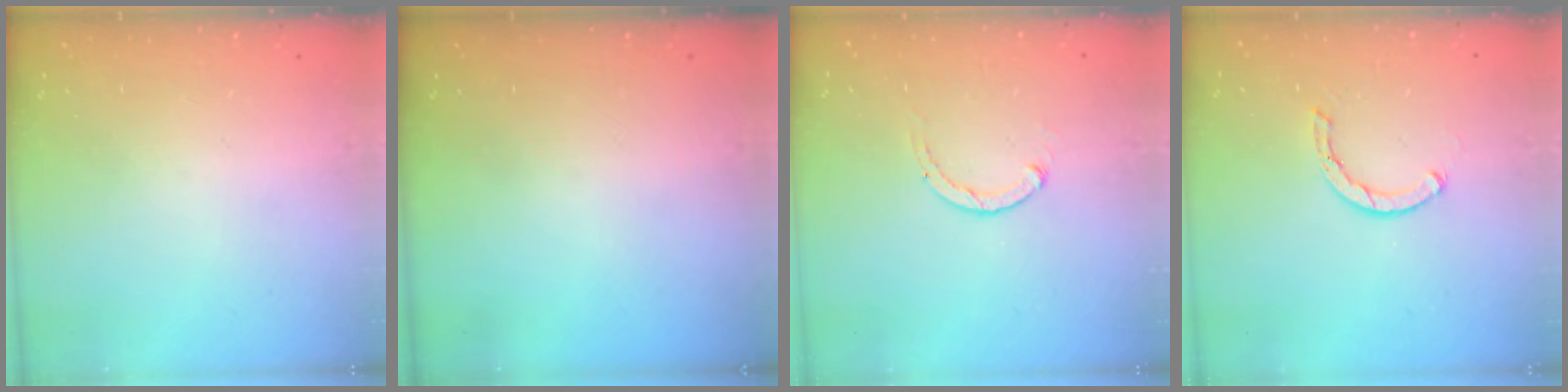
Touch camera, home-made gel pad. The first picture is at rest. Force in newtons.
{"total": 0.0}
{"total": 1.8, "press": 1.7, "slide": 0.5}
{"total": 2.5, "press": 2.5, "slide": 0.1}